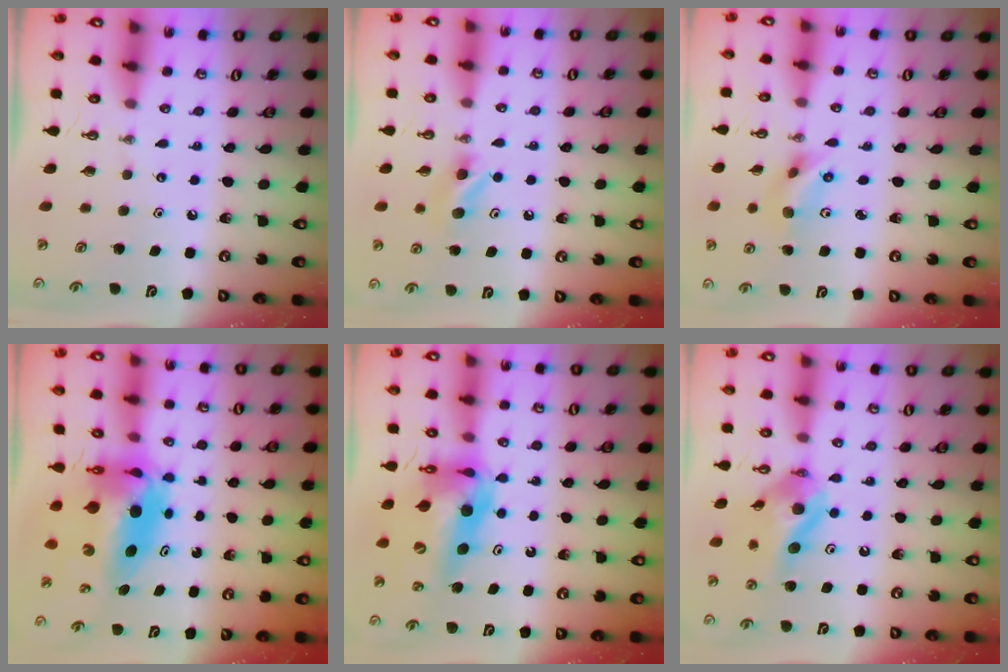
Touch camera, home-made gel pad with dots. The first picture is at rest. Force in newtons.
{"total": 5.7, "press": 5.5, "slide": 1.5}
{"total": 5.6, "press": 4.5, "slide": 3.3}
{"total": 10.8, "press": 10.6, "slide": 2.1}
{"total": 16.8, "press": 15.9, "slide": 5.4}
{"total": 11.4, "press": 11.3, "slide": 1.2}